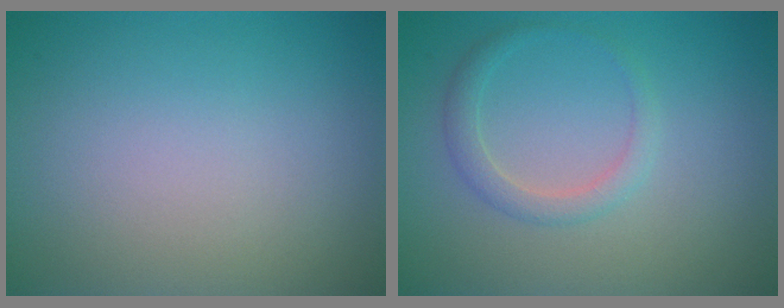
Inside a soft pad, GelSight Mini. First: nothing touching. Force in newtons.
{"total": 1.7, "press": 1.7, "slide": 0.1}